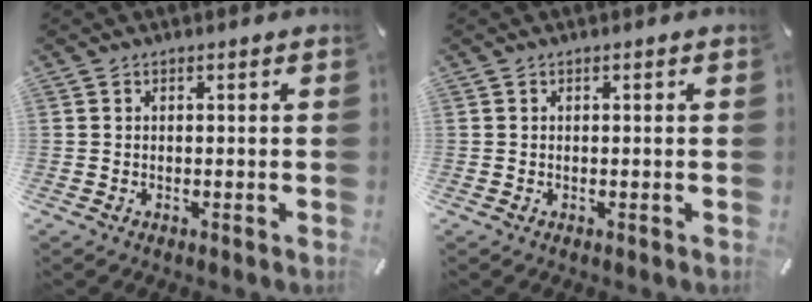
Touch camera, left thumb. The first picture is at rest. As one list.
[{"total": 0.0}]